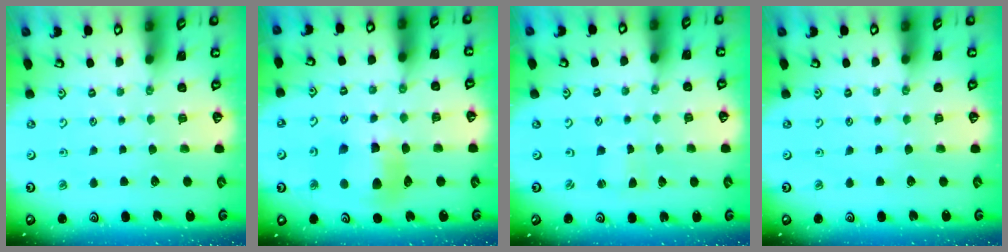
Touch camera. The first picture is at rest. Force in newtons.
{"total": 10.0, "press": 9.9, "slide": 1.3}
{"total": 1.0, "press": 1.0, "slide": 0.2}
{"total": 0.0}